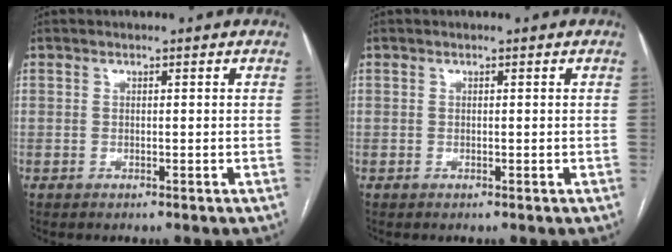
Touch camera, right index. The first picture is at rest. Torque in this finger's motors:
{"motor_torque": [0.00, 0.00, 0.00, 0.00]}